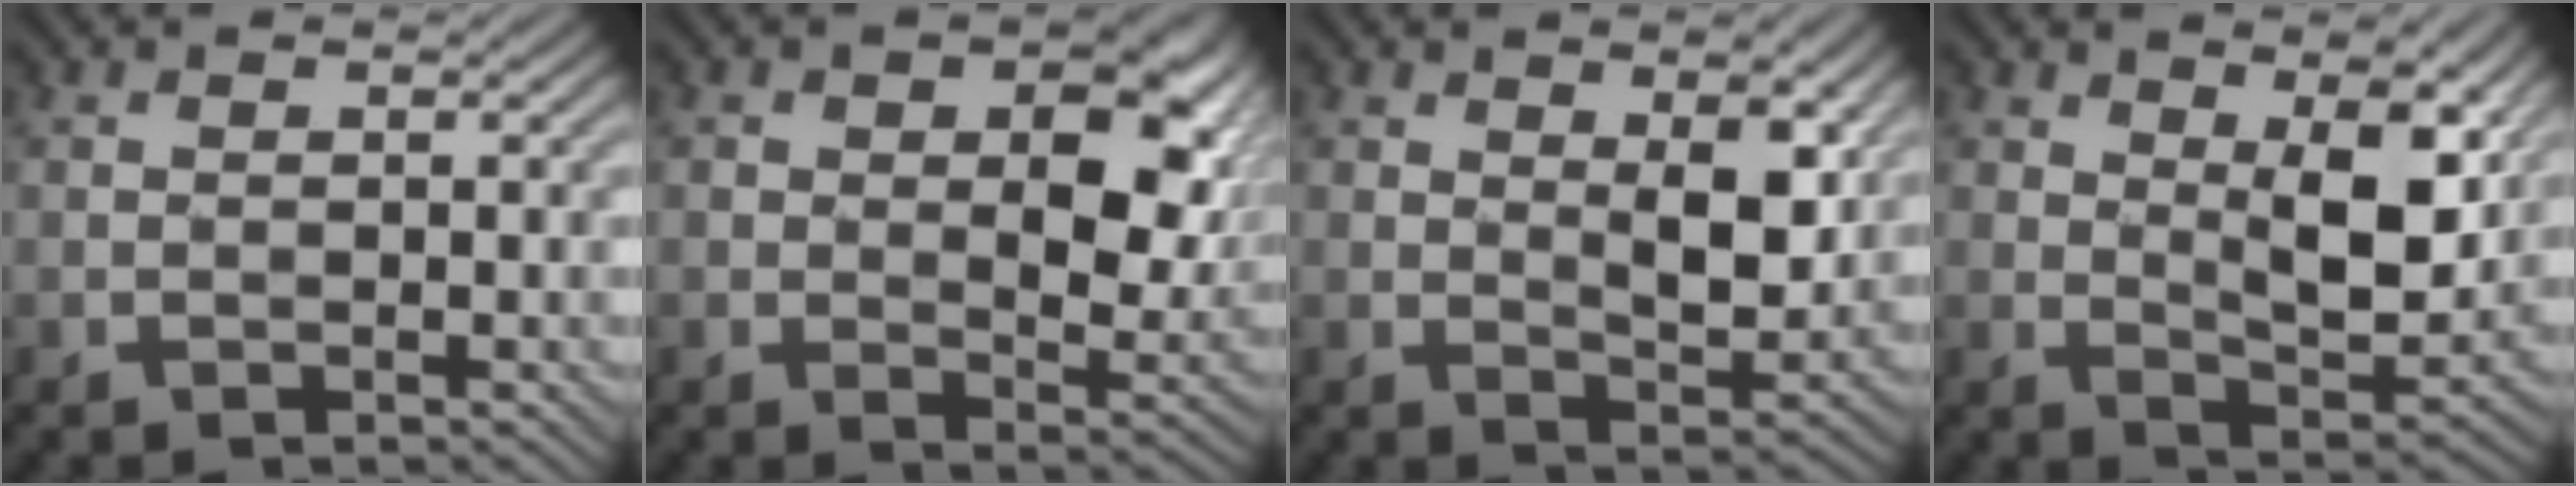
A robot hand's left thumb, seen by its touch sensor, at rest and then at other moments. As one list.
[{"total": 10.9, "force": [1.8, 6.3, 8.7], "torque": [-0.134, -0.011, 0.032]}, {"total": 6.6, "force": [2.5, 3.0, 5.4], "torque": [-0.094, -0.006, 0.045]}, {"total": 10.5, "force": [4.5, 4.3, 8.4], "torque": [-0.150, -0.009, 0.071]}]